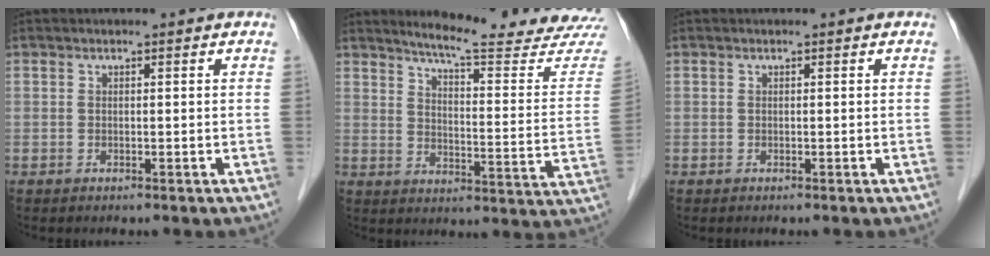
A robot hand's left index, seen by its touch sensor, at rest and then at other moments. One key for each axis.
{"total": 18.9, "fx": 17.9, "fy": -0.5, "fz": 6.1, "tx": -0.088, "ty": -0.114, "tz": 0.212}
{"total": 0.0}